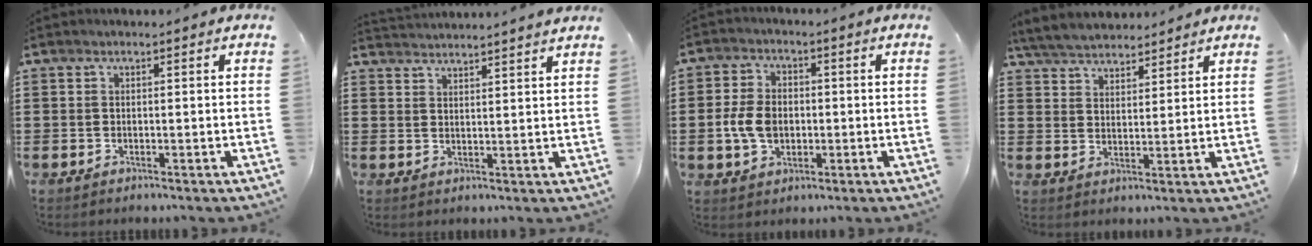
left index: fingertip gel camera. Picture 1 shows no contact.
{"total": 2.9, "force": [2.9, -0.7, -0.3], "torque": [-0.004, -0.011, 0.054]}
{"total": 5.9, "force": [-0.7, 4.1, 4.2], "torque": [-0.109, 0.000, -0.020]}
{"total": 5.1, "force": [4.9, 1.3, 0.8], "torque": [-0.036, -0.012, 0.090]}